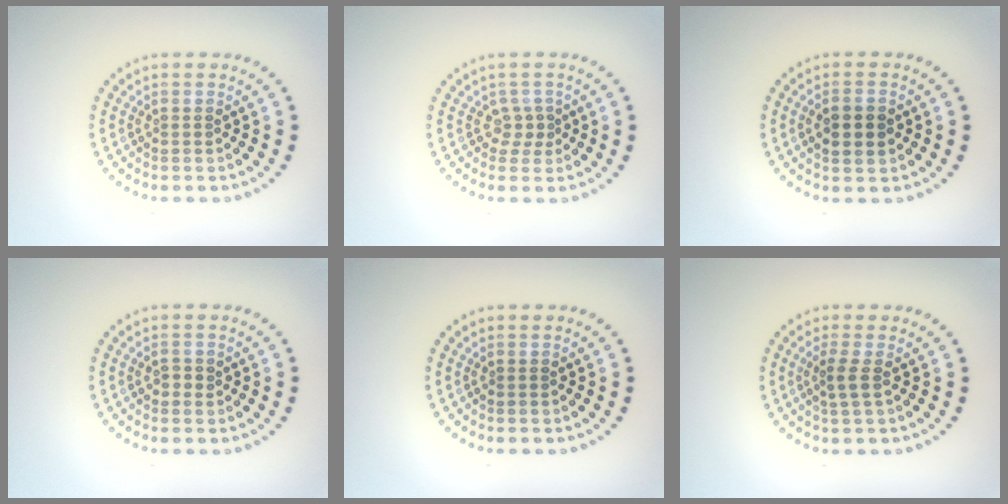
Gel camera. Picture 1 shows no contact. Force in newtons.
{"total": 1.3, "press": 0.9, "slide": 1.0}
{"total": 2.6, "press": 2.6, "slide": 0.1}
{"total": 1.1, "press": 1.0, "slide": 0.4}
{"total": 0.0}
{"total": 1.7, "press": 1.3, "slide": 1.0}